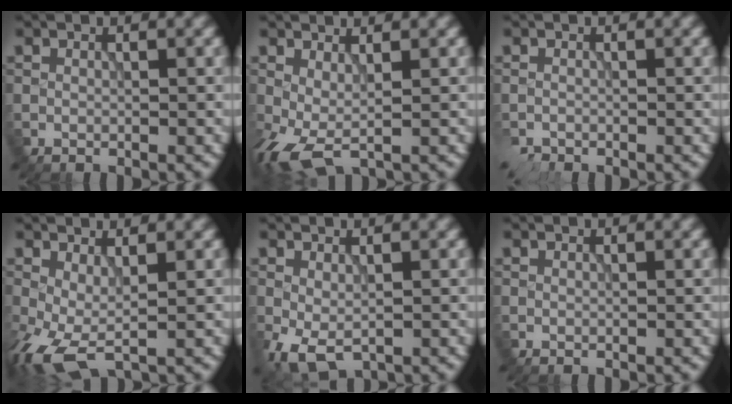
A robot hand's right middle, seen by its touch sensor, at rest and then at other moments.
{"total": 3.4, "force": [-0.4, 1.3, 3.1], "torque": [-0.074, -0.005, -0.012]}
{"total": 1.4, "force": [-1.2, 0.4, 0.5], "torque": [-0.010, -0.007, -0.022]}
{"total": 4.8, "force": [-1.3, 1.9, 4.1], "torque": [-0.102, -0.008, -0.029]}
{"total": 3.6, "force": [-1.4, 2.1, 2.7], "torque": [-0.064, -0.010, -0.022]}
{"total": 0.0}